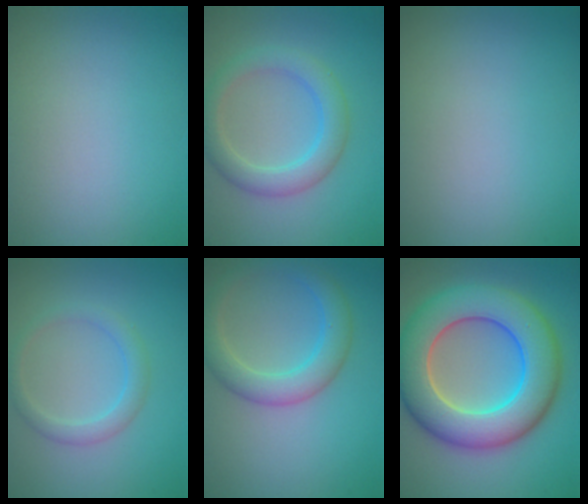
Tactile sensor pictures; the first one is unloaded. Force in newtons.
{"total": 3.7, "press": 3.7, "slide": 0.0}
{"total": 0.0}
{"total": 2.1, "press": 2.1, "slide": 0.1}
{"total": 4.0, "press": 4.0, "slide": 0.2}
{"total": 11.0, "press": 11.0, "slide": 0.6}